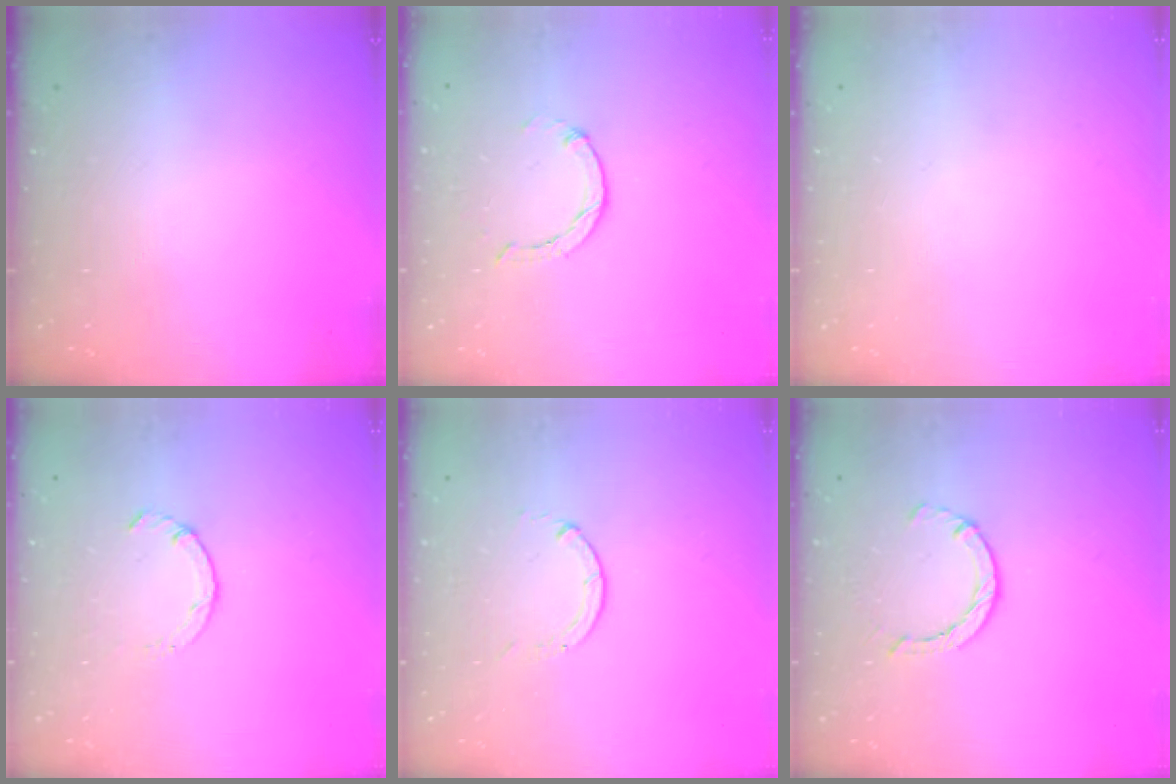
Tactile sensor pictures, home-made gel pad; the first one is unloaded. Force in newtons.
{"total": 1.0, "press": 0.9, "slide": 0.3}
{"total": 0.0}
{"total": 2.2, "press": 2.1, "slide": 0.4}
{"total": 0.0}
{"total": 2.5, "press": 2.4, "slide": 0.4}